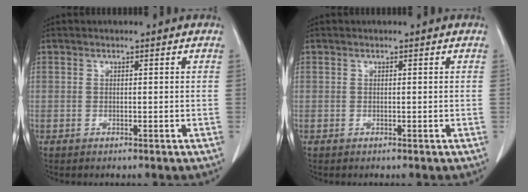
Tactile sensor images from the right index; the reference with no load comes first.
{"total": 0.0}